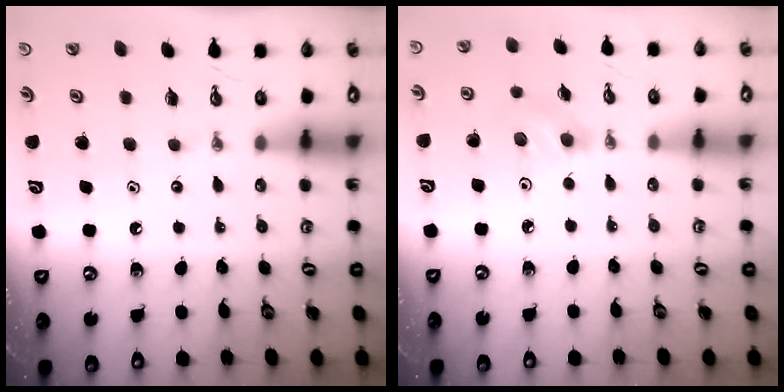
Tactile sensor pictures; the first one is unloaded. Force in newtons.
{"total": 3.8, "press": 3.8, "slide": 0.7}